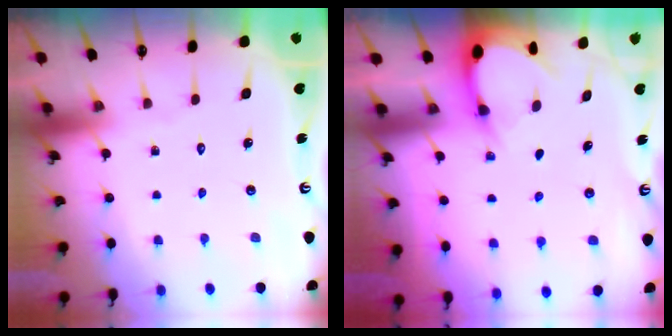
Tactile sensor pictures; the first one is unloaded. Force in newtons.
{"total": 3.0, "press": 3.0, "slide": 0.3}